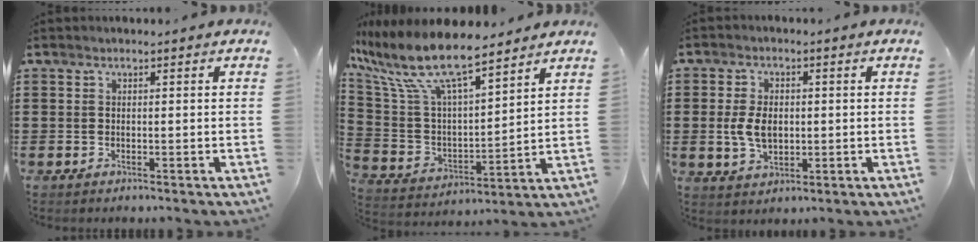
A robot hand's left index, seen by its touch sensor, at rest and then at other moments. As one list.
[{"total": 11.5, "force": [9.2, 2.4, 6.6], "torque": [-0.171, -0.051, 0.159]}, {"total": 5.6, "force": [0.0, 3.6, 4.3], "torque": [-0.092, 0.002, -0.006]}]